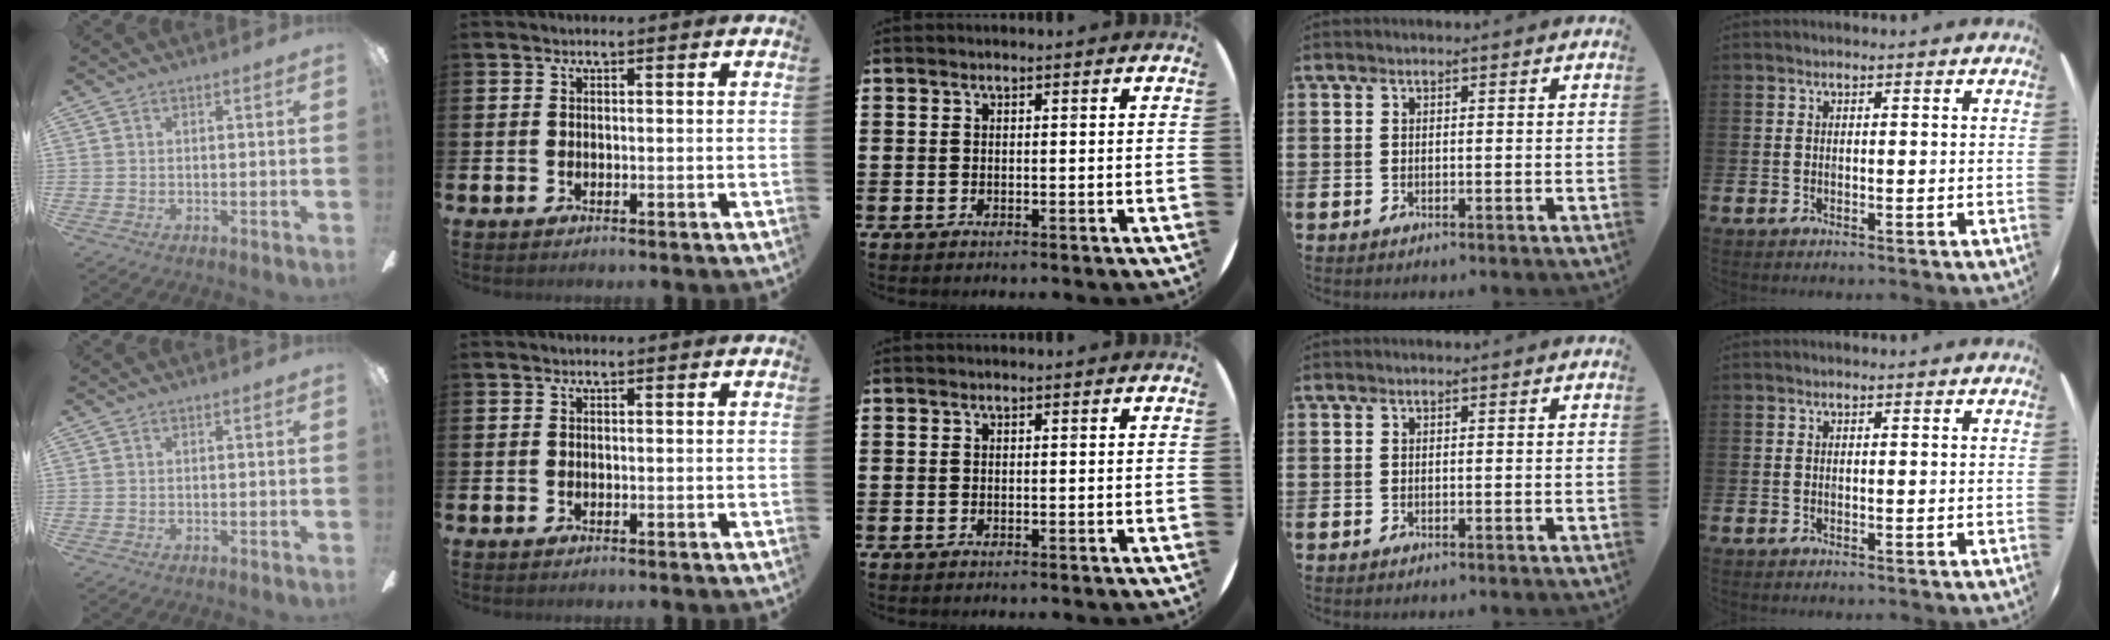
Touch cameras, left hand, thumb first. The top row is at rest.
{}